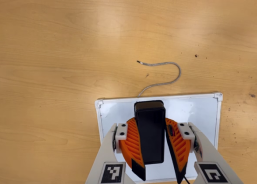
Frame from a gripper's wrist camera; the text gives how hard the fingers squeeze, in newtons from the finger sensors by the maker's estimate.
{"total": 10.8, "left": 9.8, "right": 11.9}